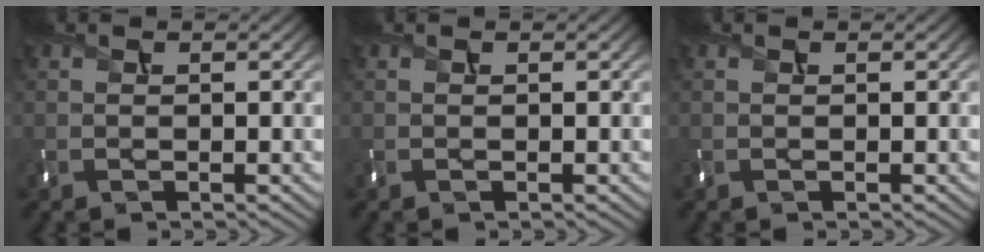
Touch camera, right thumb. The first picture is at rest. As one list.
[{"total": 0.0}, {"total": 0.0}]